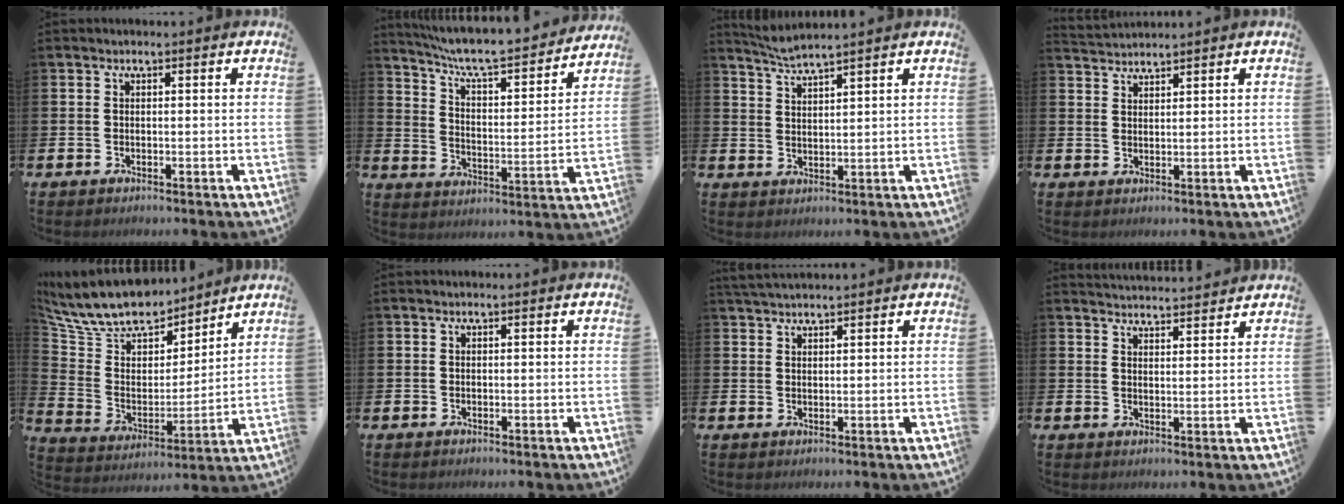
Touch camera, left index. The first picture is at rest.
{"total": 7.7, "force": [7.2, 0.9, 2.8], "torque": [-0.083, -0.054, 0.119]}
{"total": 3.6, "force": [3.5, -0.3, 0.6], "torque": [-0.022, -0.014, 0.063]}
{"total": 2.4, "force": [2.4, 0.3, -0.2], "torque": [-0.004, -0.007, 0.045]}
{"total": 11.7, "force": [10.8, 3.6, 2.7], "torque": [-0.103, -0.073, 0.192]}
{"total": 0.0}
{"total": 2.5, "force": [2.4, 0.3, 0.5], "torque": [-0.011, -0.006, 0.045]}
{"total": 3.8, "force": [3.8, 0.0, -0.2], "torque": [-0.001, -0.027, 0.069]}